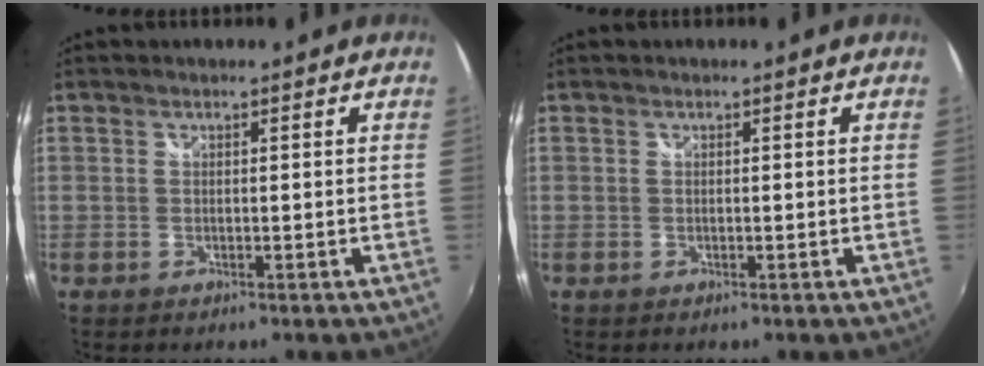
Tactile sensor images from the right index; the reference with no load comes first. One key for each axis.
{"total": 0.0}